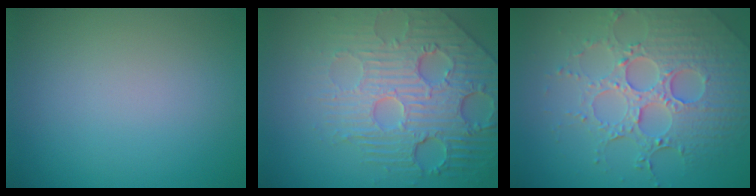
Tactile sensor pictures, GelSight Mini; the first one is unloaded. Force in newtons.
{"total": 7.9, "press": 5.6, "slide": 5.5}
{"total": 6.7, "press": 5.2, "slide": 4.2}